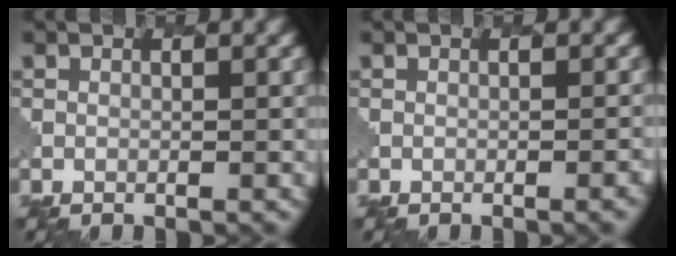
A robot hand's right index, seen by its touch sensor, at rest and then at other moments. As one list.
[{"total": 1.7, "force": [-0.7, 0.6, 1.4], "torque": [0.000, 0.004, -0.008]}]